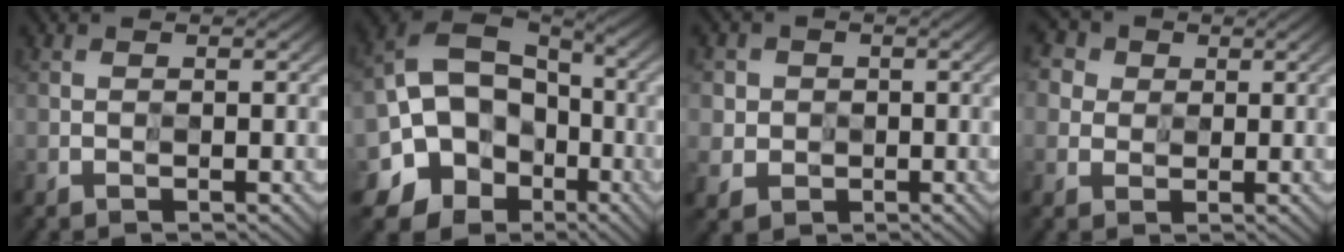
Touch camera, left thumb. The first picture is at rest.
{"total": 13.8, "force": [-3.4, 11.9, 6.1], "torque": [-0.133, -0.018, -0.077]}
{"total": 3.4, "force": [0.8, 3.3, -0.1], "torque": [-0.018, -0.005, 0.010]}
{"total": 6.3, "force": [3.2, 4.9, 2.3], "torque": [-0.094, 0.018, 0.057]}